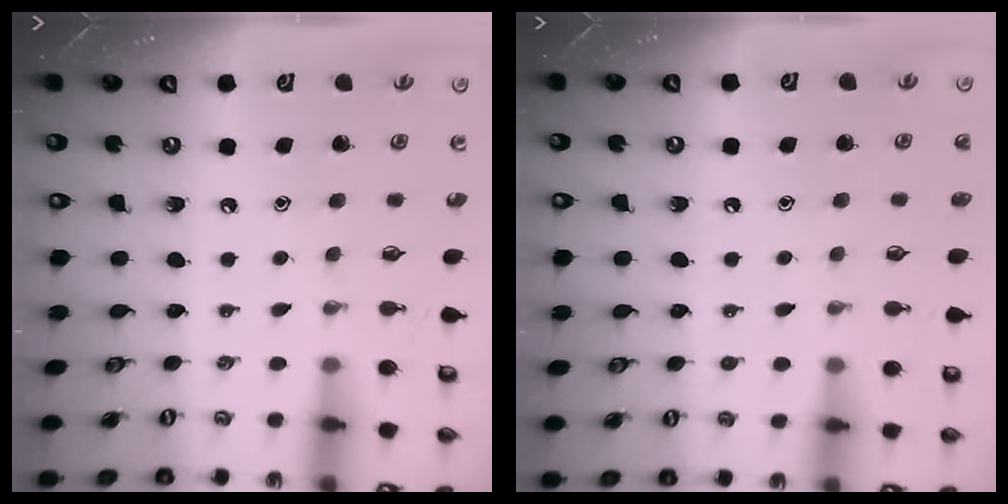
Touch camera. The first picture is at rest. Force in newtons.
{"total": 1.1, "press": 1.1, "slide": 0.3}